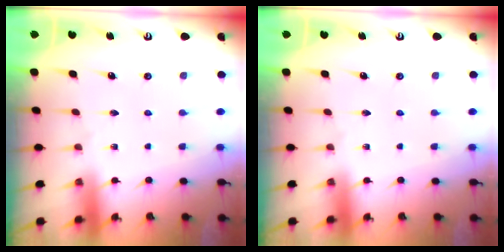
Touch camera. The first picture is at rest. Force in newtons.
{"total": 0.0}